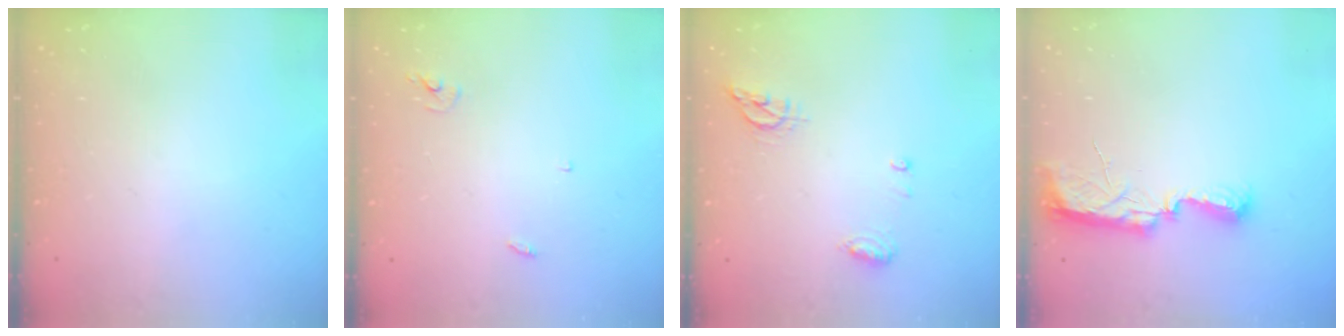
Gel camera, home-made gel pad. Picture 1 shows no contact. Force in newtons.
{"total": 2.4, "press": 2.4, "slide": 0.2}
{"total": 8.4, "press": 6.9, "slide": 4.9}
{"total": 7.9, "press": 7.8, "slide": 0.8}